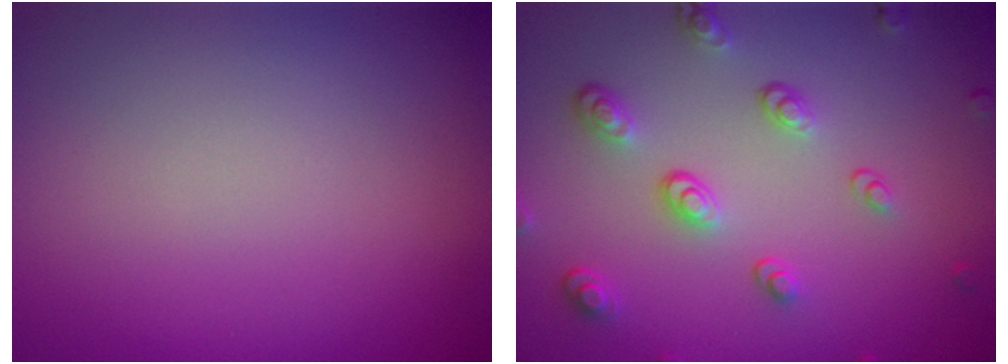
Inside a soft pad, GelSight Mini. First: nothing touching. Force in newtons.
{"total": 3.6, "press": 2.7, "slide": 2.4}